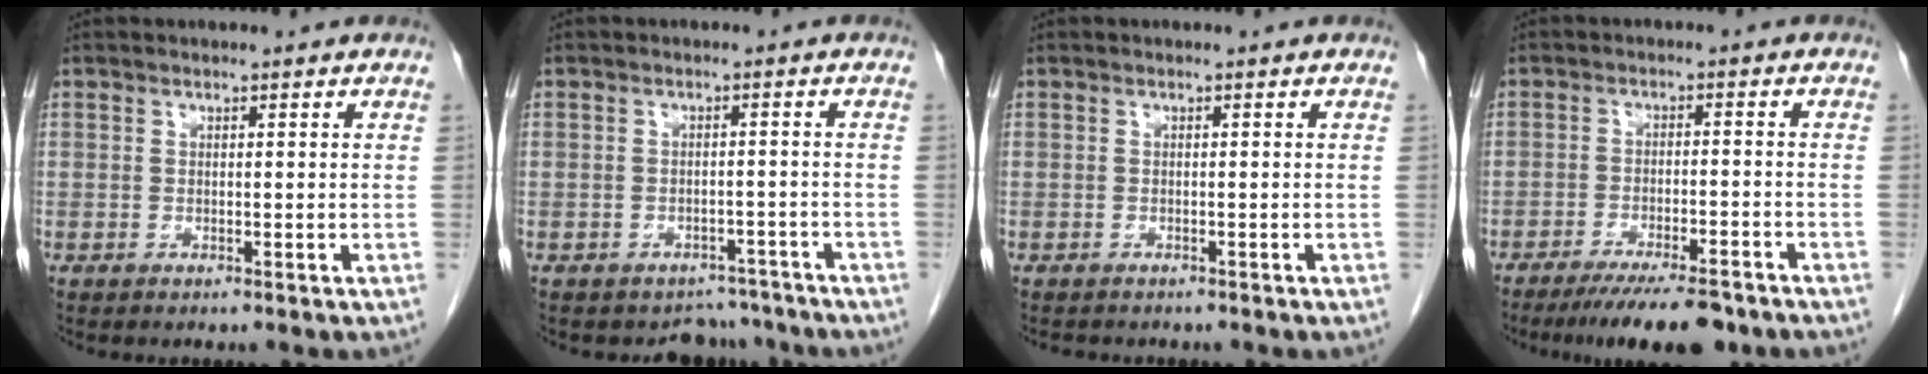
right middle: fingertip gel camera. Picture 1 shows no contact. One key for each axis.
{"total": 4.5, "fx": -3.8, "fy": 2.3, "fz": -0.8, "tx": 0.020, "ty": 0.024, "tz": -0.050}
{"total": 3.0, "fx": -2.6, "fy": 1.2, "fz": 1.0, "tx": -0.019, "ty": -0.005, "tz": -0.030}
{"total": 10.6, "fx": -8.6, "fy": 1.9, "fz": 5.8, "tx": -0.081, "ty": -0.015, "tz": -0.131}